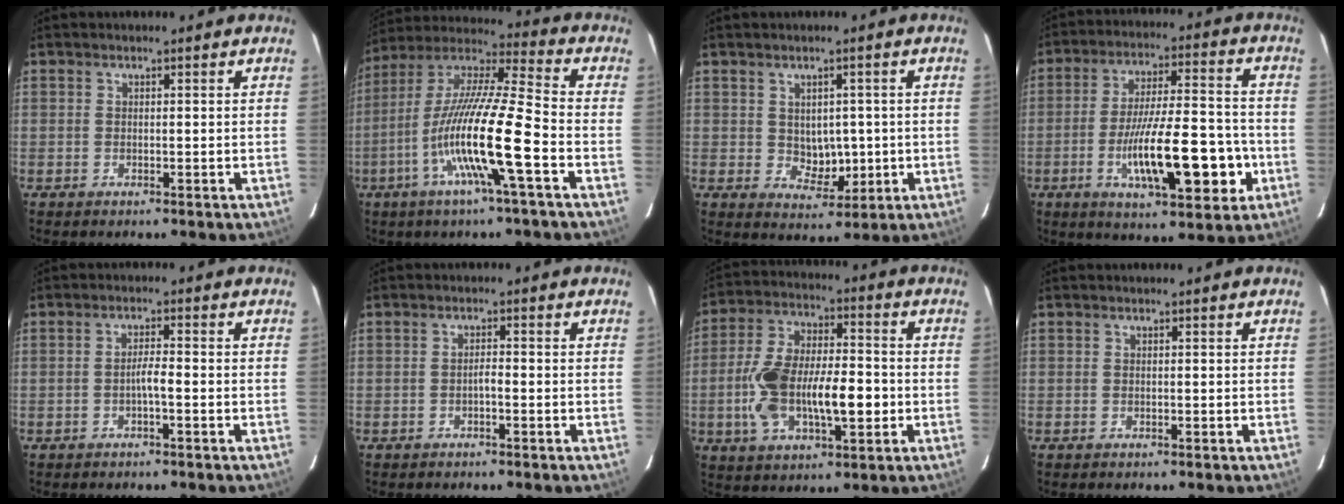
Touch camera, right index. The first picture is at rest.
{"total": 16.6, "force": [-5.4, 0.0, 15.7], "torque": [-0.307, -0.005, -0.108]}
{"total": 5.0, "force": [0.1, 3.5, 3.5], "torque": [-0.042, -0.001, 0.016]}
{"total": 16.3, "force": [-4.9, 3.7, 15.2], "torque": [-0.250, 0.004, -0.073]}
{"total": 2.2, "force": [-0.8, 0.1, 2.1], "torque": [-0.035, 0.003, -0.016]}
{"total": 1.2, "force": [-0.6, 0.2, 1.1], "torque": [-0.018, 0.003, -0.012]}
{"total": 15.3, "force": [-2.8, 5.8, 13.9], "torque": [-0.269, 0.017, -0.044]}
{"total": 0.0}